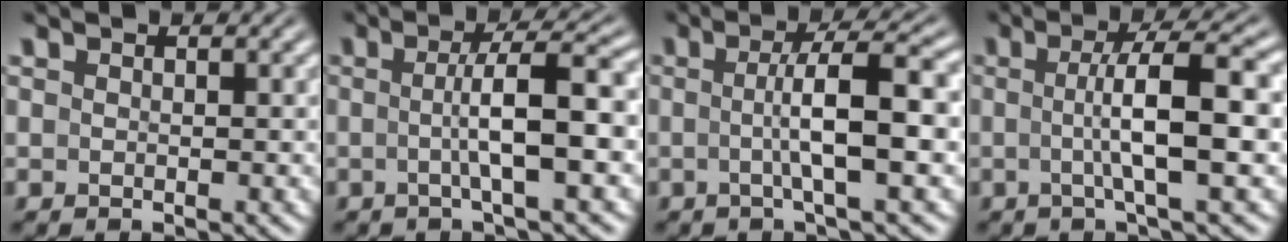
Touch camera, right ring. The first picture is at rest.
{"total": 4.8, "force": [-0.6, 0.0, 4.8], "torque": [-0.066, 0.007, -0.009]}
{"total": 4.7, "force": [-0.4, -0.2, 4.6], "torque": [-0.070, 0.004, -0.007]}
{"total": 5.0, "force": [-0.2, -0.1, 5.0], "torque": [-0.077, 0.004, -0.004]}